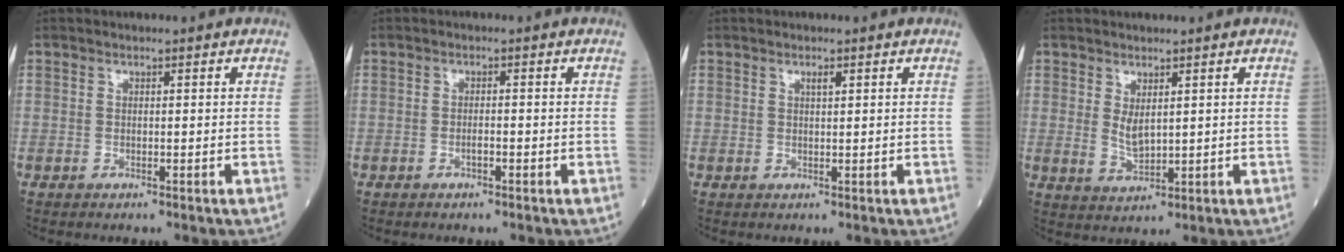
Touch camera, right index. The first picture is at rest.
{"total": 1.1, "force": [-0.6, 0.1, 1.0], "torque": [-0.014, 0.002, -0.012]}
{"total": 0.9, "force": [0.5, 0.2, 0.7], "torque": [-0.013, -0.002, 0.009]}
{"total": 2.9, "force": [1.0, 1.2, 2.5], "torque": [-0.049, -0.005, 0.027]}